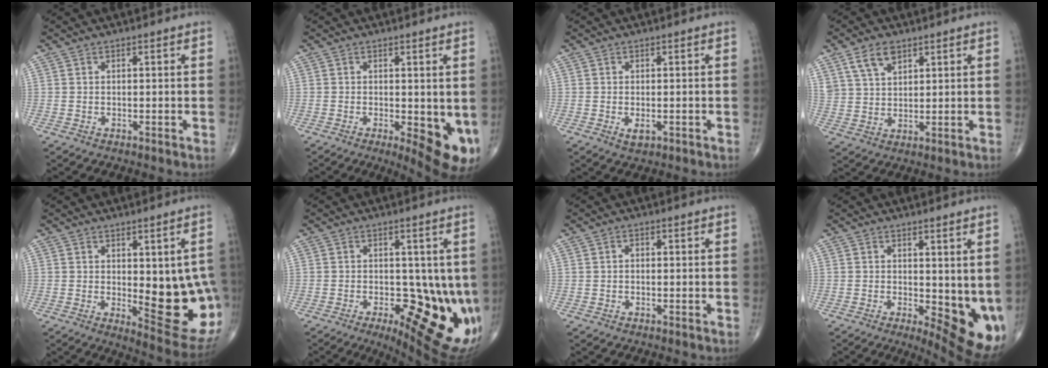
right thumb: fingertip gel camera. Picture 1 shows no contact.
{"total": 9.2, "force": [-1.5, 3.4, 8.4], "torque": [-0.097, -0.019, -0.012]}
{"total": 2.1, "force": [-0.7, 1.1, 1.7], "torque": [-0.026, -0.002, -0.009]}
{"total": 7.3, "force": [4.6, 3.8, 4.1], "torque": [-0.068, -0.018, 0.094]}
{"total": 15.7, "force": [-1.3, 6.1, 14.4], "torque": [-0.149, -0.024, 0.001]}
{"total": 18.7, "force": [-3.4, 7.9, 16.6], "torque": [-0.167, -0.022, -0.020]}
{"total": 0.8, "force": [-0.1, 0.6, 0.6], "torque": [-0.005, 0.003, -0.004]}
{"total": 11.2, "force": [-0.4, 4.5, 10.3], "torque": [-0.119, -0.026, 0.004]}